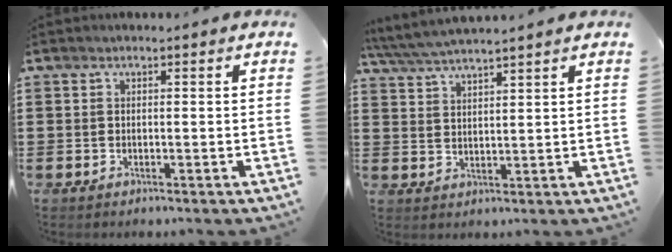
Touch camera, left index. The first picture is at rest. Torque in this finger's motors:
{"motor_torque": [0.62, -0.64, 0.30, 0.09]}